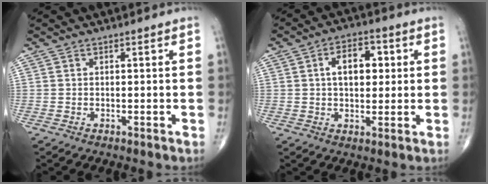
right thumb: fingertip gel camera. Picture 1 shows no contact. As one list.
[{"total": 8.4, "force": [1.6, 5.1, 6.5], "torque": [-0.071, 0.009, 0.021]}]